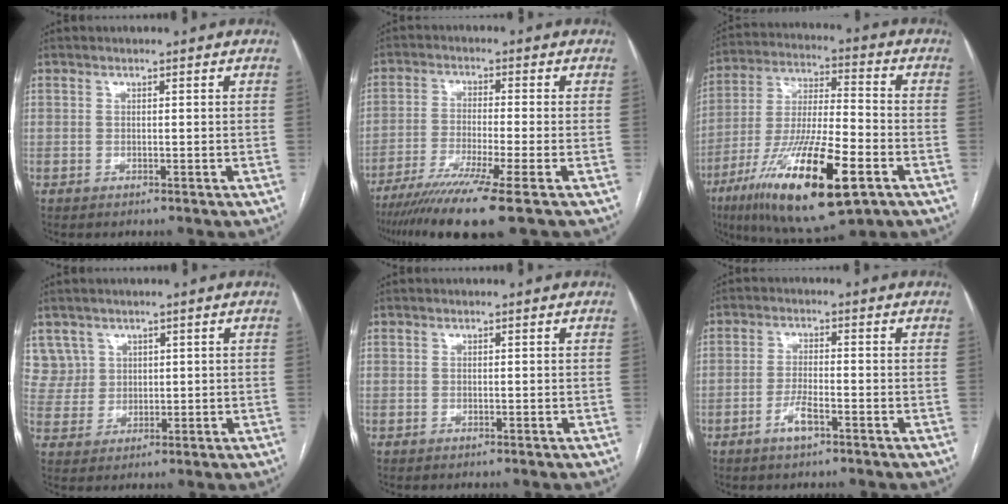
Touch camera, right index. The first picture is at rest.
{"total": 11.3, "force": [-7.9, -1.6, 7.8], "torque": [-0.130, -0.031, -0.129]}
{"total": 21.2, "force": [-9.9, 4.1, 18.3], "torque": [-0.354, -0.034, -0.167]}
{"total": 5.3, "force": [2.7, 4.6, -0.3], "torque": [0.011, 0.013, 0.061]}
{"total": 0.0}
{"total": 3.6, "force": [-2.1, 0.7, 2.9], "torque": [-0.058, 0.000, -0.040]}